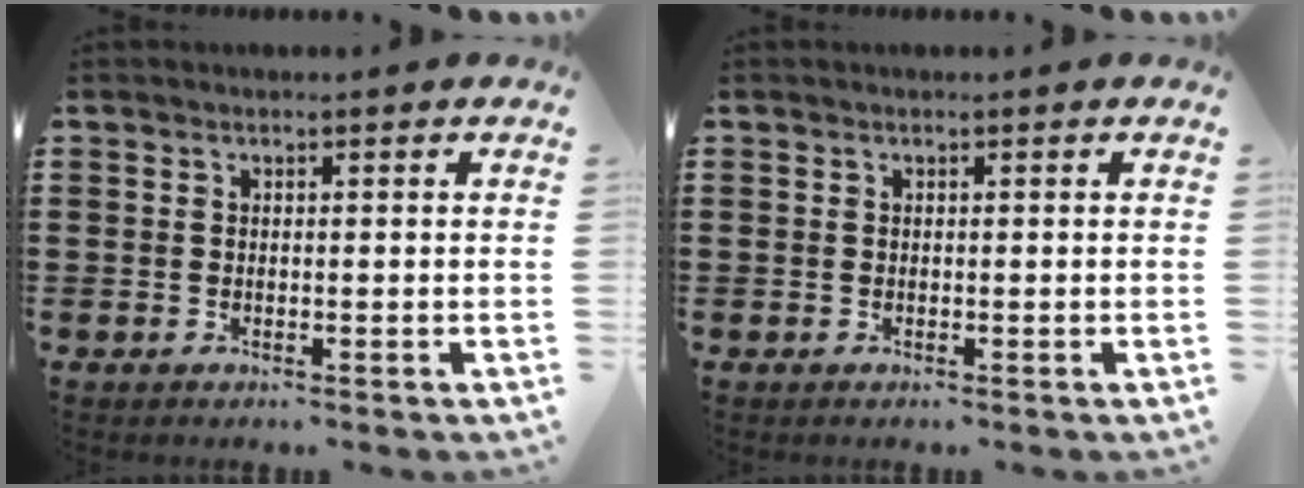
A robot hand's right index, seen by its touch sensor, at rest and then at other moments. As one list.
[{"total": 0.0}]